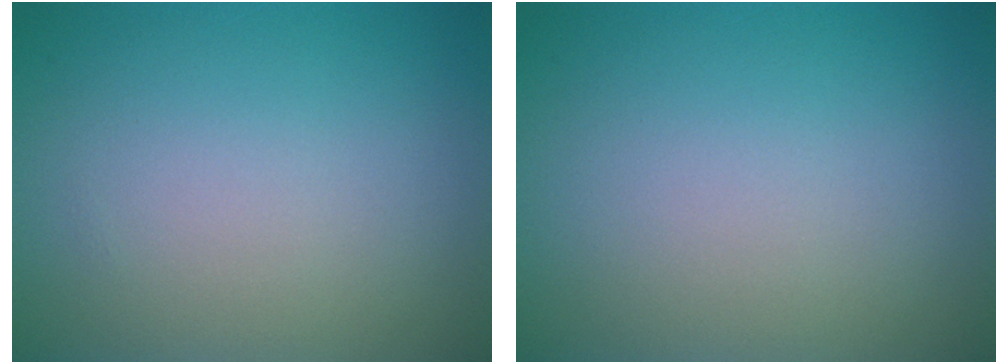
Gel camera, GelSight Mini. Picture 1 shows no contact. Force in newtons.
{"total": 0.0}